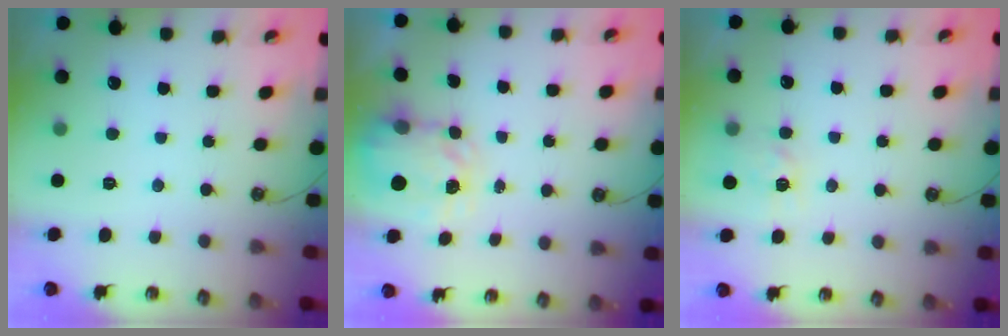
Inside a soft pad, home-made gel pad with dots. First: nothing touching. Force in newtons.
{"total": 3.8, "press": 3.8, "slide": 0.5}
{"total": 4.8, "press": 4.7, "slide": 0.5}